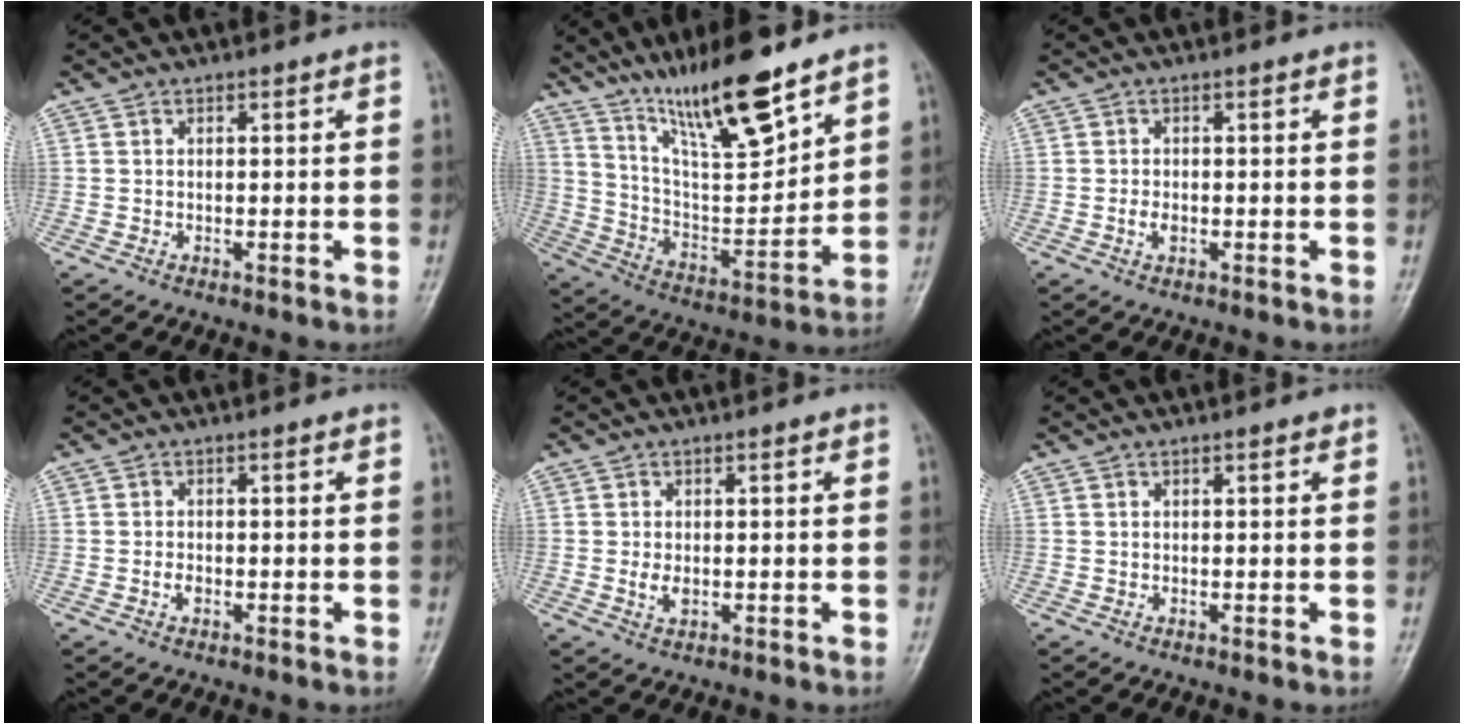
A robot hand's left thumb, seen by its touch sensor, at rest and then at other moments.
{"total": 17.6, "force": [12.7, 3.5, 11.6], "torque": [-0.175, -0.075, 0.235]}
{"total": 1.7, "force": [-0.3, 1.0, 1.3], "torque": [-0.020, 0.001, -0.006]}
{"total": 1.2, "force": [-0.3, 0.7, 1.0], "torque": [-0.013, 0.001, -0.006]}
{"total": 2.4, "force": [0.2, 1.3, 2.0], "torque": [-0.035, -0.005, 0.005]}
{"total": 0.8, "force": [0.5, 0.2, 0.6], "torque": [-0.006, 0.000, 0.006]}